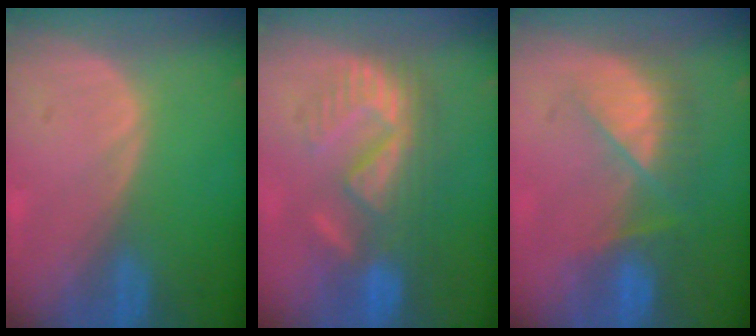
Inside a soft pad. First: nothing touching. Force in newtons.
{"total": 9.1, "press": 8.9, "slide": 1.9}
{"total": 7.8, "press": 7.1, "slide": 3.1}